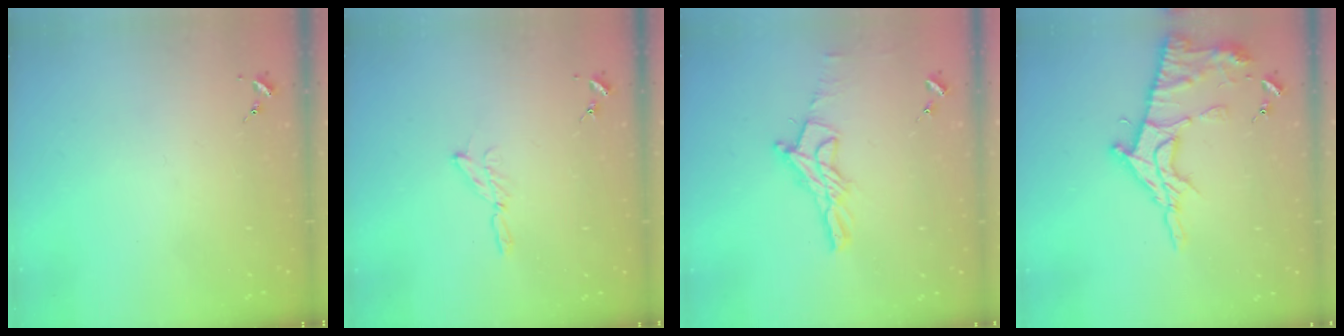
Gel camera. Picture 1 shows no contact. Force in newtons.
{"total": 4.1, "press": 4.1, "slide": 0.4}
{"total": 12.4, "press": 12.3, "slide": 0.9}
{"total": 14.2, "press": 14.2, "slide": 1.1}